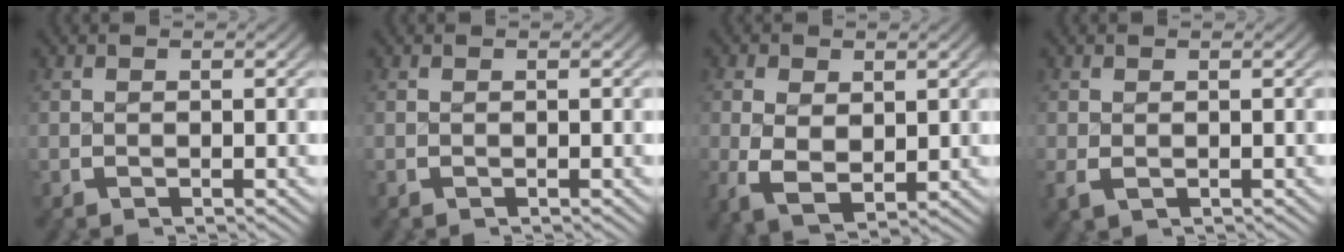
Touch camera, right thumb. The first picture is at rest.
{"total": 0.0}
{"total": 4.9, "force": [-0.7, 3.5, 3.3], "torque": [-0.081, -0.035, 0.005]}
{"total": 1.1, "force": [-0.2, 0.8, 0.7], "torque": [-0.017, -0.005, 0.000]}